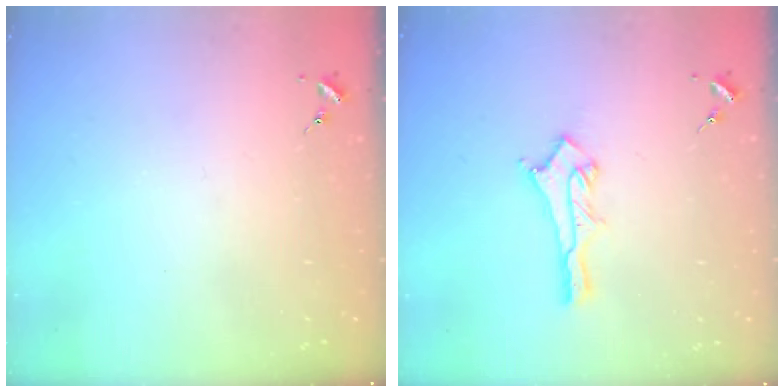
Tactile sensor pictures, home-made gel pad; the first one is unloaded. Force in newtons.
{"total": 12.5, "press": 12.5, "slide": 1.2}